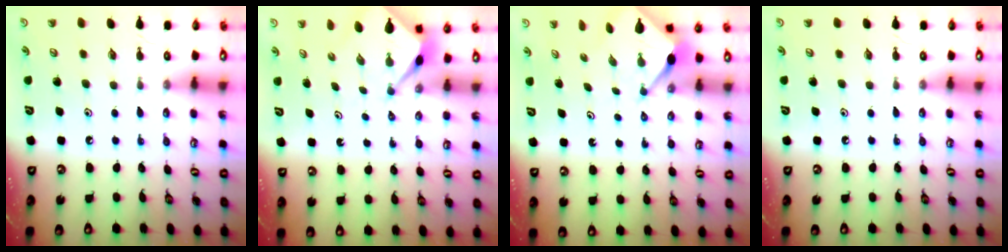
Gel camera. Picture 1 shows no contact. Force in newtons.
{"total": 2.4, "press": 2.4, "slide": 0.3}
{"total": 3.1, "press": 3.1, "slide": 0.3}
{"total": 0.0}